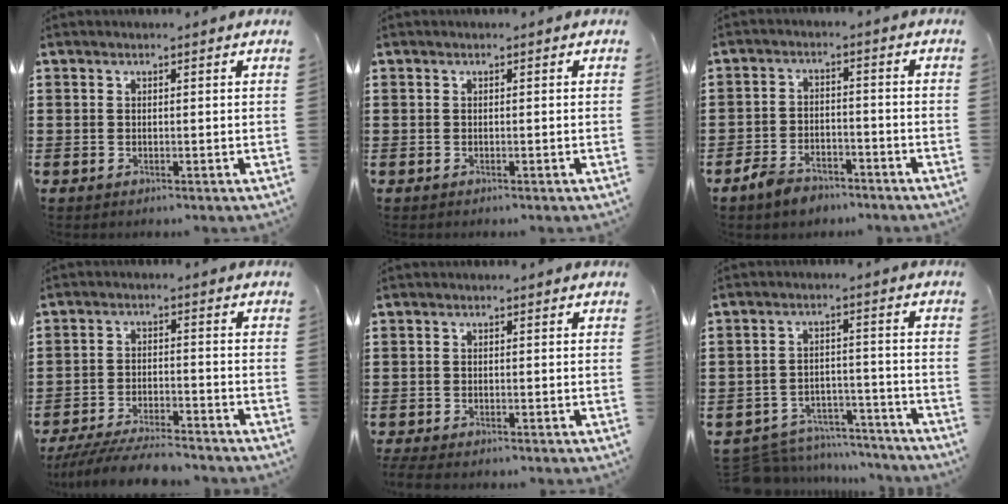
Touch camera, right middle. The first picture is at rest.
{"total": 0.0}
{"total": 4.1, "force": [-3.7, 1.4, 1.3], "torque": [-0.037, 0.007, -0.077]}
{"total": 6.0, "force": [-5.7, 0.5, 1.8], "torque": [-0.039, -0.003, -0.112]}
{"total": 1.2, "force": [-1.2, 0.1, 0.3], "torque": [-0.016, -0.003, -0.026]}
{"total": 7.0, "force": [-6.8, 1.4, 1.2], "torque": [-0.023, 0.018, -0.133]}